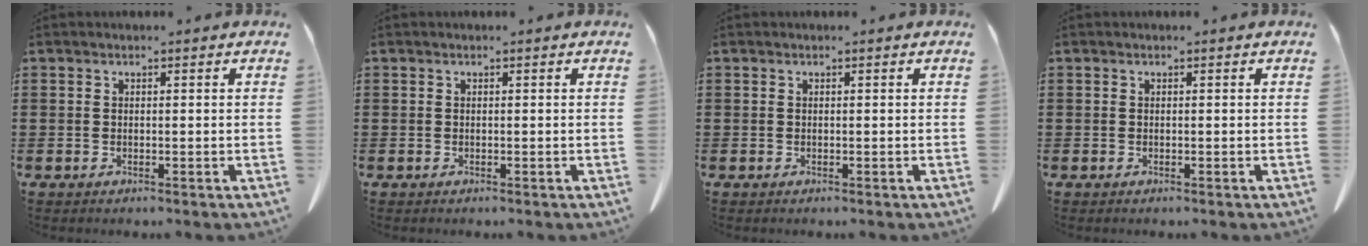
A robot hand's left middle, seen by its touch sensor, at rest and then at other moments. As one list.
[{"total": 0.0}, {"total": 0.0}, {"total": 0.0}]